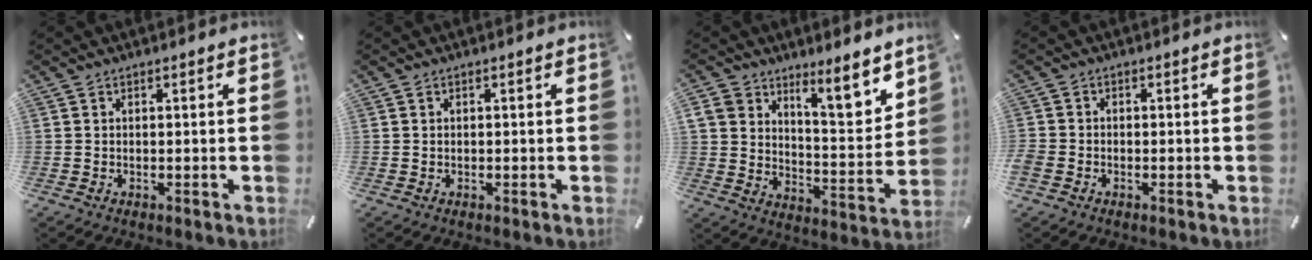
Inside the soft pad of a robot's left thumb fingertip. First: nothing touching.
{"total": 0.6, "force": [0.0, 0.4, 0.4], "torque": [-0.008, 0.003, -0.001]}
{"total": 10.6, "force": [8.3, 4.1, 5.1], "torque": [-0.064, -0.072, 0.147]}
{"total": 1.9, "force": [-1.2, 1.4, 0.6], "torque": [-0.013, 0.005, -0.026]}